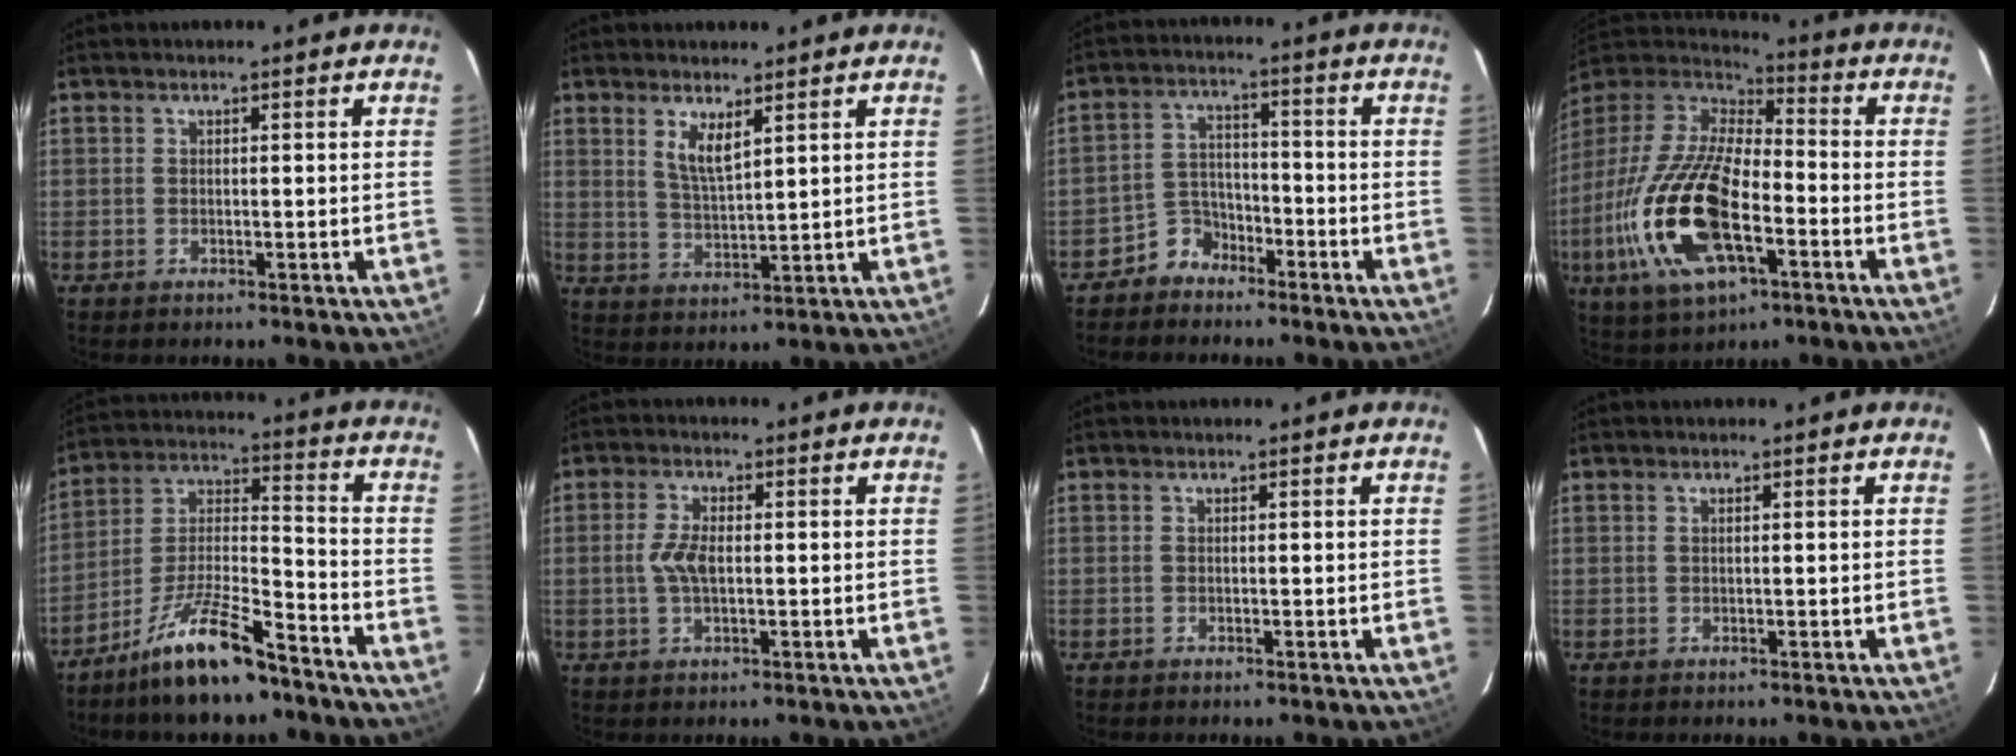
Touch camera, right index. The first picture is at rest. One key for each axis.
{"total": 5.1, "fx": 2.8, "fy": 1.5, "fz": 4.1, "tx": -0.076, "ty": -0.008, "tz": 0.055}
{"total": 5.4, "fx": -4.2, "fy": 3.3, "fz": 0.4, "tx": -0.012, "ty": 0.025, "tz": -0.080}
{"total": 23.9, "fx": -8.0, "fy": 10.6, "fz": 19.9, "tx": -0.425, "ty": -0.037, "tz": -0.148}
{"total": 14.5, "fx": -10.7, "fy": 3.3, "fz": 9.2, "tx": -0.183, "ty": 0.011, "tz": -0.192}
{"total": 4.2, "fx": -0.3, "fy": 1.9, "fz": 3.7, "tx": -0.080, "ty": 0.002, "tz": -0.004}
{"total": 0.0}
{"total": 0.0}